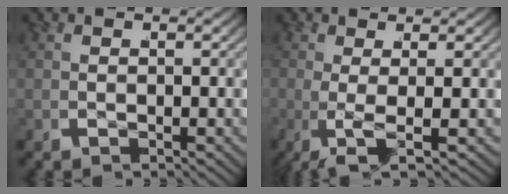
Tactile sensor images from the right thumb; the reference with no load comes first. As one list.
[{"total": 3.8, "force": [-0.4, 0.6, 3.7], "torque": [-0.088, -0.012, -0.004]}]